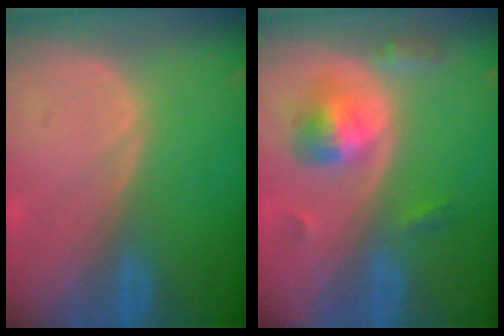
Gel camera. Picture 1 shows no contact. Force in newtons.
{"total": 5.6, "press": 5.1, "slide": 2.2}